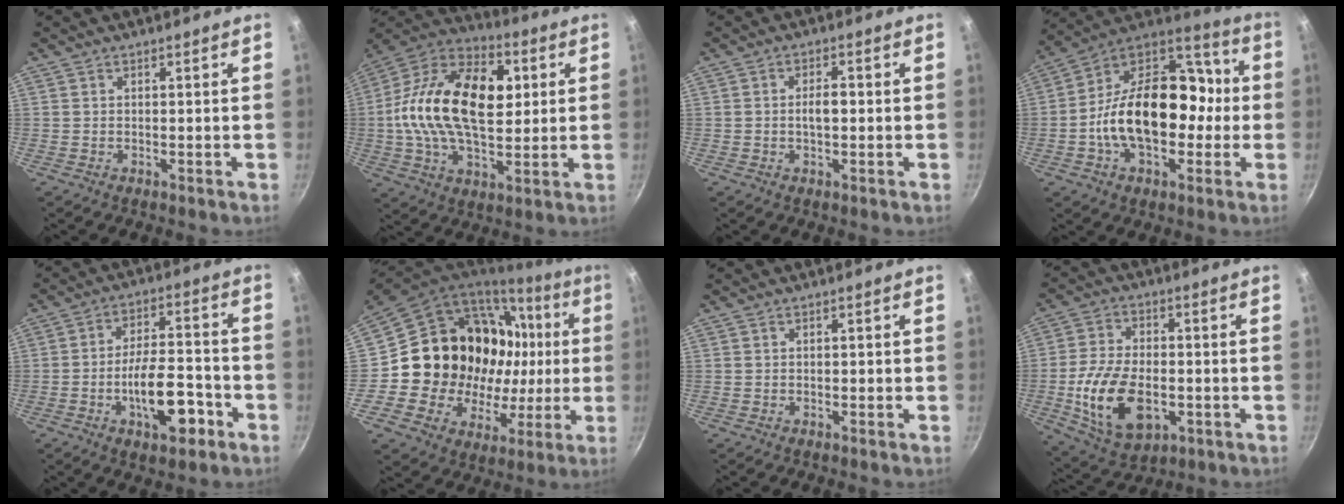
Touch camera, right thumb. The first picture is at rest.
{"total": 24.5, "force": [3.0, 14.5, 19.5], "torque": [-0.329, 0.023, 0.031]}
{"total": 3.3, "force": [-0.2, 1.7, 2.9], "torque": [-0.040, 0.014, -0.005]}
{"total": 23.7, "force": [-2.7, 15.5, 17.7], "torque": [-0.263, 0.064, -0.058]}
{"total": 12.9, "force": [-5.2, 5.7, 10.3], "torque": [-0.141, 0.042, -0.079]}
{"total": 24.6, "force": [2.5, 20.4, 13.6], "torque": [-0.192, 0.029, 0.057]}
{"total": 0.6, "force": [-0.2, 0.4, 0.4], "torque": [-0.005, 0.005, -0.003]}
{"total": 16.0, "force": [-3.5, 9.7, 12.3], "torque": [-0.216, 0.009, -0.054]}